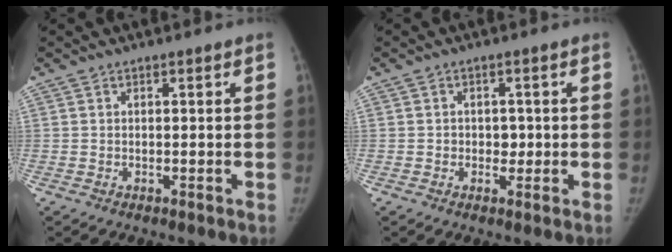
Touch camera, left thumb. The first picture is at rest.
{"total": 2.5, "force": [-0.1, 2.1, 1.4], "torque": [-0.003, 0.004, -0.004]}